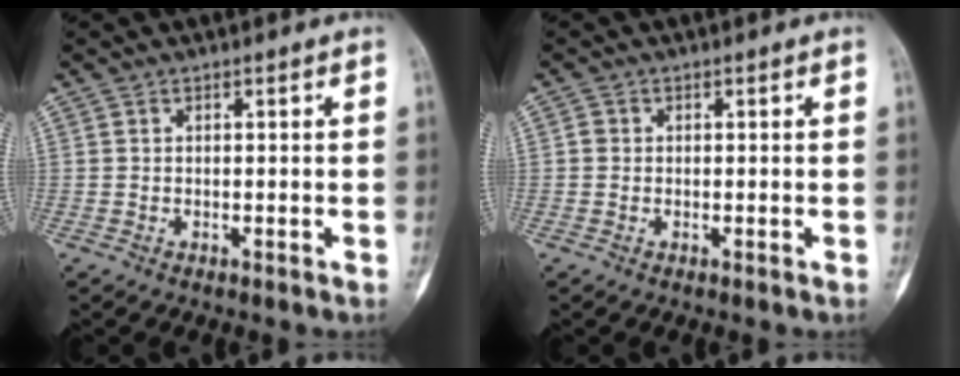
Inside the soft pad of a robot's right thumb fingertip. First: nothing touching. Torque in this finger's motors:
{"motor_torque": [0.31, 0.18, 0.17, -0.29, 0.03]}